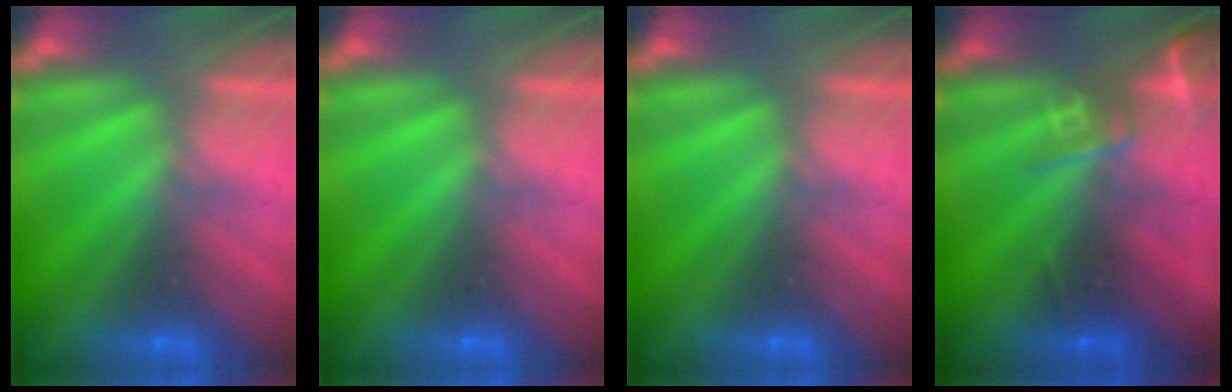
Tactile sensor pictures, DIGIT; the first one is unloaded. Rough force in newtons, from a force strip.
{"total": 0.0}
{"total": 0.0}
{"total": 2.7}